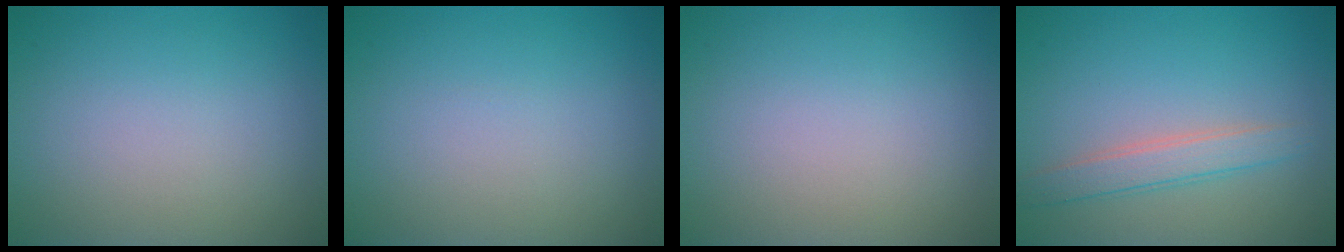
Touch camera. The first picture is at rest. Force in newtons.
{"total": 0.0}
{"total": 0.0}
{"total": 2.5, "press": 2.5, "slide": 0.1}